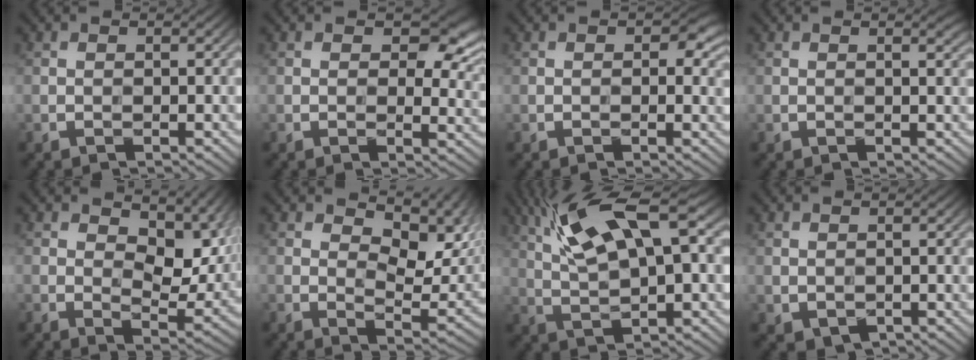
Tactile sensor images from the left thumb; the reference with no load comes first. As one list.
[{"total": 6.5, "force": [2.4, 3.9, 4.7], "torque": [-0.064, -0.009, 0.030]}, {"total": 3.4, "force": [1.0, 2.2, 2.3], "torque": [-0.033, -0.006, 0.013]}, {"total": 1.2, "force": [0.7, 0.1, 1.0], "torque": [-0.014, -0.002, 0.013]}, {"total": 11.3, "force": [4.7, 5.8, 8.5], "torque": [-0.141, -0.003, 0.072]}, {"total": 12.9, "force": [6.3, 5.9, 9.6], "torque": [-0.151, 0.005, 0.093]}, {"total": 13.4, "force": [5.9, 4.1, 11.3], "torque": [-0.237, 0.019, 0.110]}, {"total": 1.3, "force": [-0.1, 1.1, 0.8], "torque": [-0.023, -0.009, 0.007]}]